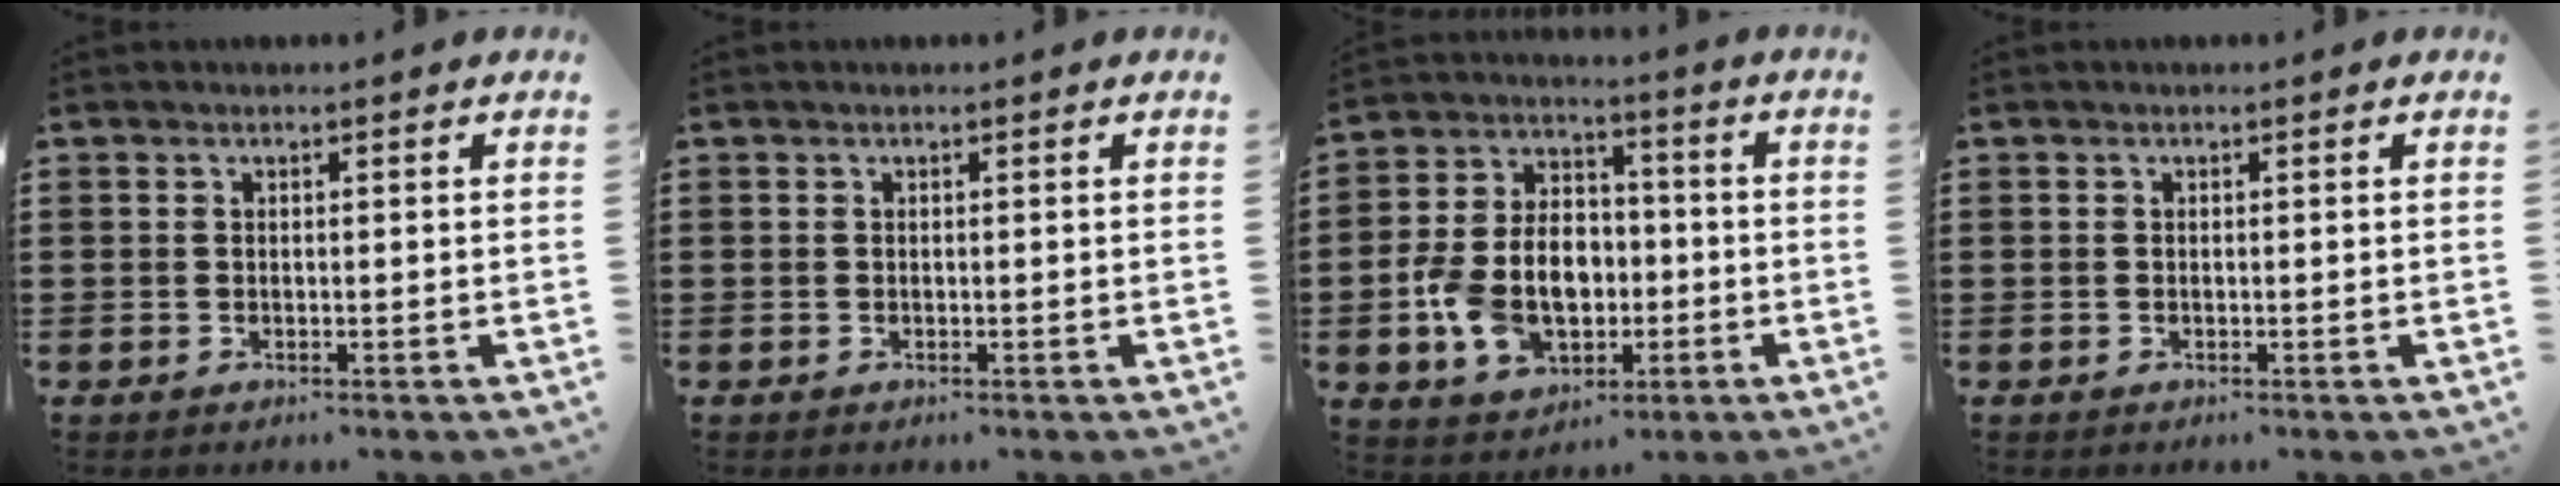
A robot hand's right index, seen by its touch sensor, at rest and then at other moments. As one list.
[{"total": 0.0}, {"total": 11.0, "force": [-2.2, 7.9, 7.4], "torque": [-0.174, 0.012, -0.042]}, {"total": 0.0}]